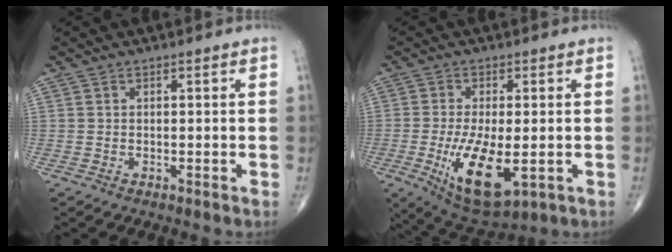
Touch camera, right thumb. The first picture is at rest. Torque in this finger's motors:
{"motor_torque": [-0.17, 0.80, 1.16, -0.04, 0.19]}